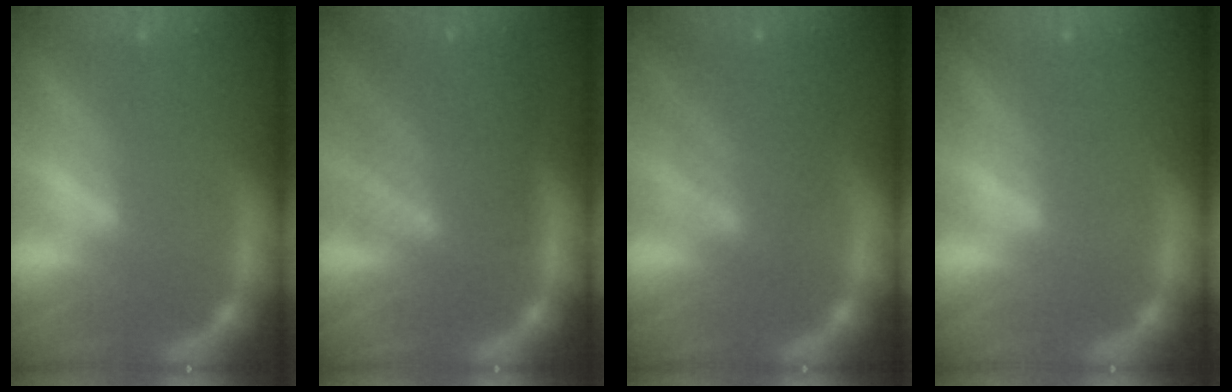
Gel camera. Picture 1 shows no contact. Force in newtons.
{"total": 8.6}
{"total": 6.0}
{"total": 0.0}